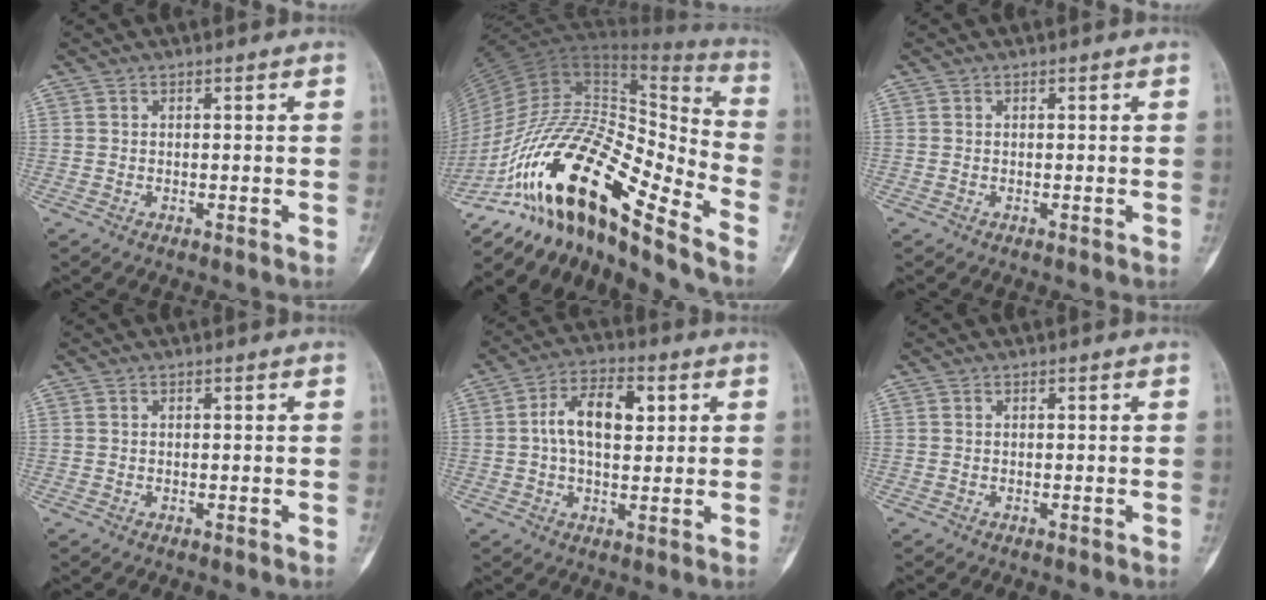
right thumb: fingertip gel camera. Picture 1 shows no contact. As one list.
[{"total": 27.4, "force": [-17.9, 7.8, 19.2], "torque": [-0.363, 0.079, -0.318]}, {"total": 0.0}, {"total": 0.0}, {"total": 10.0, "force": [2.0, 5.5, 8.2], "torque": [-0.128, 0.013, 0.028]}, {"total": 0.0}]